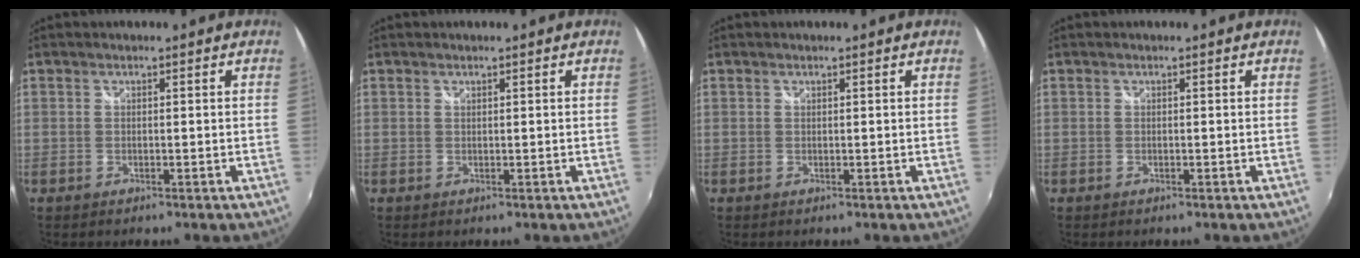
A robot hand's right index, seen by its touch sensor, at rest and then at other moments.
{"total": 0.0}
{"total": 0.0}
{"total": 0.0}